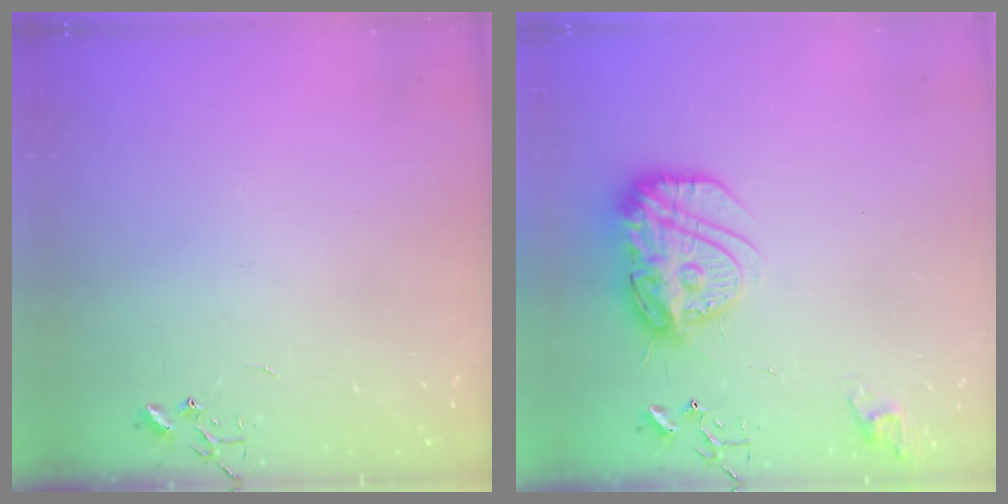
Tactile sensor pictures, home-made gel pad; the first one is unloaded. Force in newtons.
{"total": 16.5, "press": 16.5, "slide": 1.6}